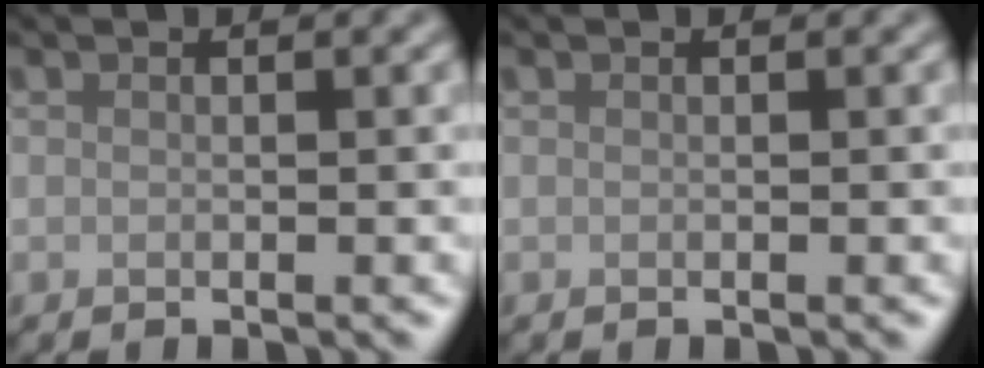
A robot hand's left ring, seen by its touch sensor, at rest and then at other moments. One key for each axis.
{"total": 0.0}